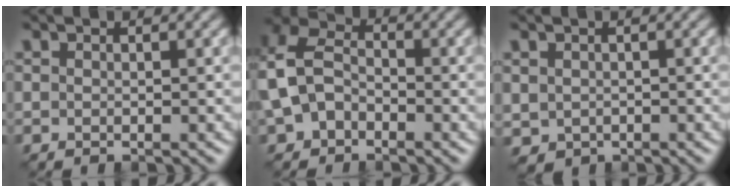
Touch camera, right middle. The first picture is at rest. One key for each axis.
{"total": 6.2, "fx": -0.9, "fy": 4.5, "fz": 4.3, "tx": -0.106, "ty": 0.012, "tz": -0.031}
{"total": 1.6, "fx": -0.3, "fy": 1.3, "fz": 0.8, "tx": -0.023, "ty": -0.003, "tz": -0.003}